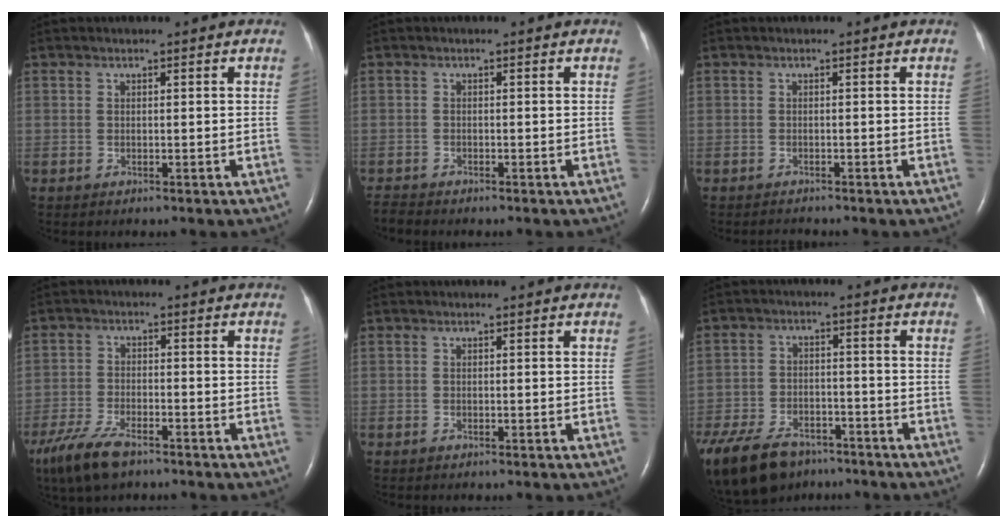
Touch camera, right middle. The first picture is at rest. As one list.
[{"total": 1.5, "force": [-1.5, 0.0, 0.0], "torque": [-0.003, -0.008, -0.028]}, {"total": 0.8, "force": [-0.8, -0.1, -0.1], "torque": [-0.002, -0.006, -0.009]}, {"total": 8.3, "force": [-6.1, 2.6, 5.1], "torque": [-0.111, -0.017, -0.111]}, {"total": 0.0}, {"total": 20.7, "force": [-14.4, 11.1, 9.9], "torque": [-0.289, -0.040, -0.224]}]